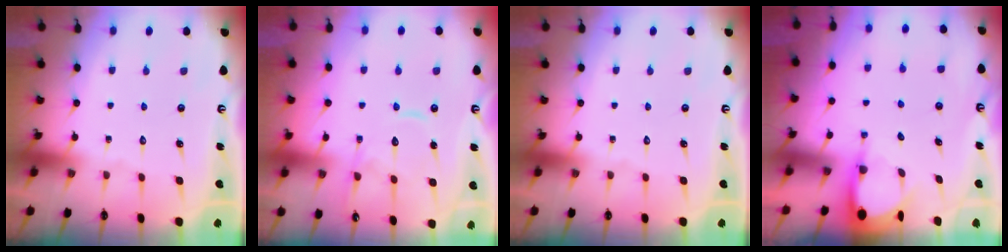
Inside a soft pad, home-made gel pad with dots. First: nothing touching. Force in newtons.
{"total": 12.7, "press": 12.6, "slide": 1.3}
{"total": 0.0}
{"total": 3.5, "press": 3.4, "slide": 0.2}